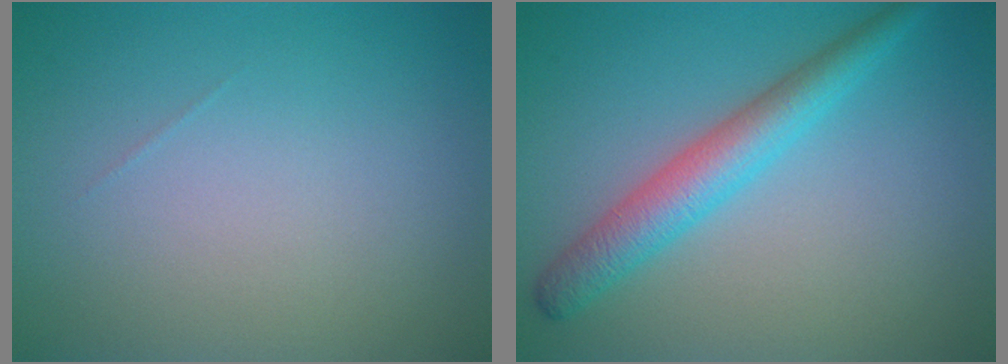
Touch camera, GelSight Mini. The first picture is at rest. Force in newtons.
{"total": 4.2, "press": 4.2, "slide": 0.1}